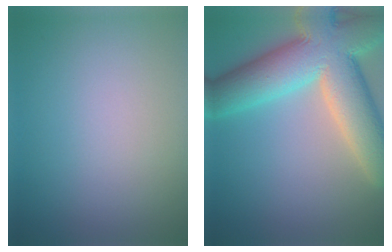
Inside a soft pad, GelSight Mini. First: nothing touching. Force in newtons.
{"total": 12.4, "press": 12.3, "slide": 0.7}